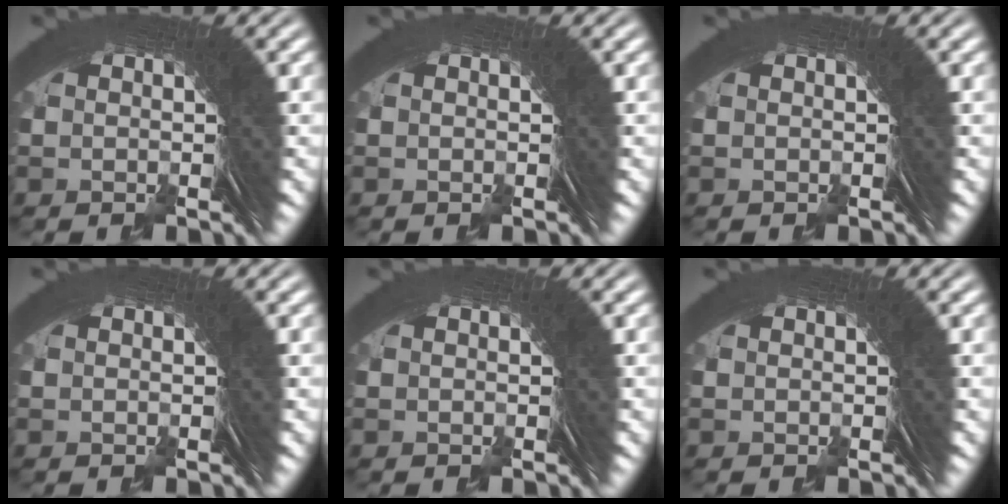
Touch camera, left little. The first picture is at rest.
{"total": 0.0}
{"total": 0.0}
{"total": 0.0}
{"total": 0.0}
{"total": 0.0}